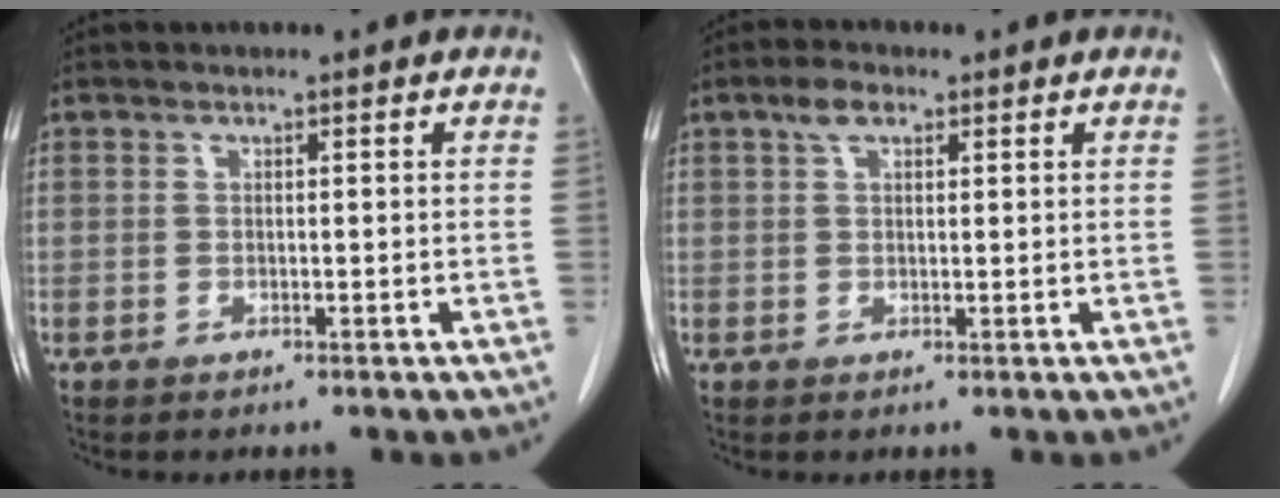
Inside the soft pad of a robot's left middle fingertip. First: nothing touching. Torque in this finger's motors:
{"motor_torque": [0.98, -0.58, 0.03, 0.01]}